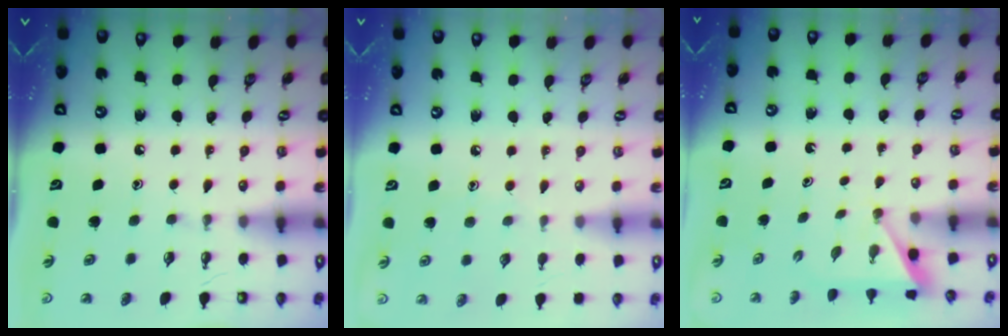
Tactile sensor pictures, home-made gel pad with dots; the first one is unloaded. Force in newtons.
{"total": 3.8, "press": 3.8, "slide": 0.4}
{"total": 2.9, "press": 2.9, "slide": 0.2}